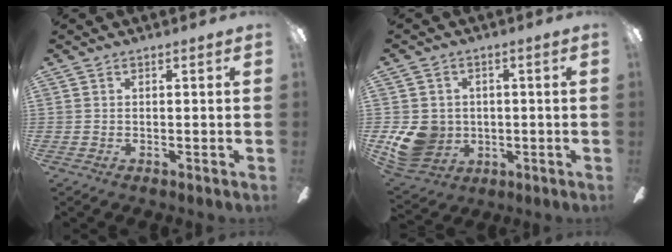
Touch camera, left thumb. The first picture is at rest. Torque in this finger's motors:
{"motor_torque": [0.79, 0.84, 0.16, -0.26, 0.22]}